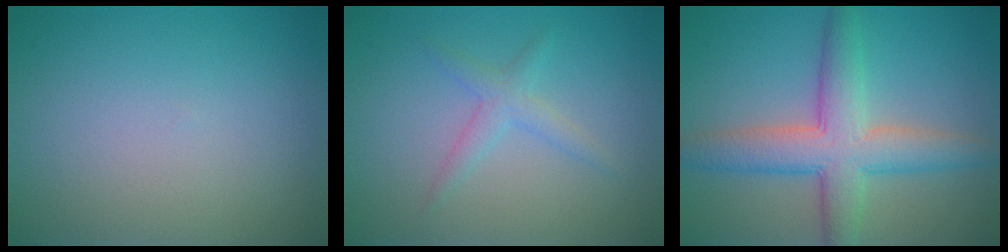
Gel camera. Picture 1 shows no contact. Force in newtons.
{"total": 1.8, "press": 1.8, "slide": 0.1}
{"total": 6.5, "press": 6.5, "slide": 0.3}